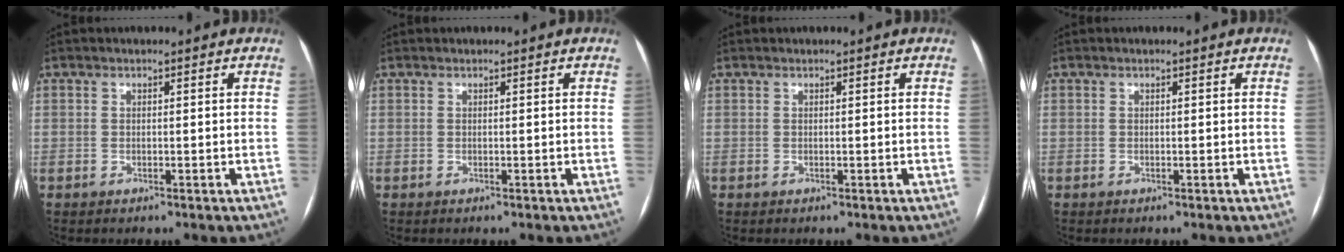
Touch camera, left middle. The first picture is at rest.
{"total": 0.0}
{"total": 0.0}
{"total": 0.0}